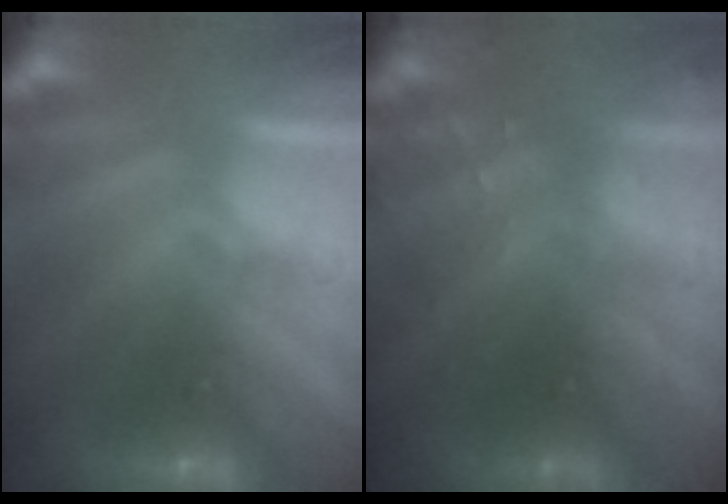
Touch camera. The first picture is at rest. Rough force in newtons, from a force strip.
{"total": 6.6}